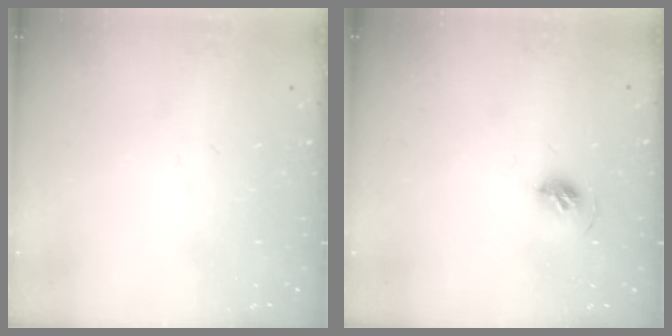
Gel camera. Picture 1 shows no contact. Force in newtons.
{"total": 6.7, "press": 6.7, "slide": 0.9}